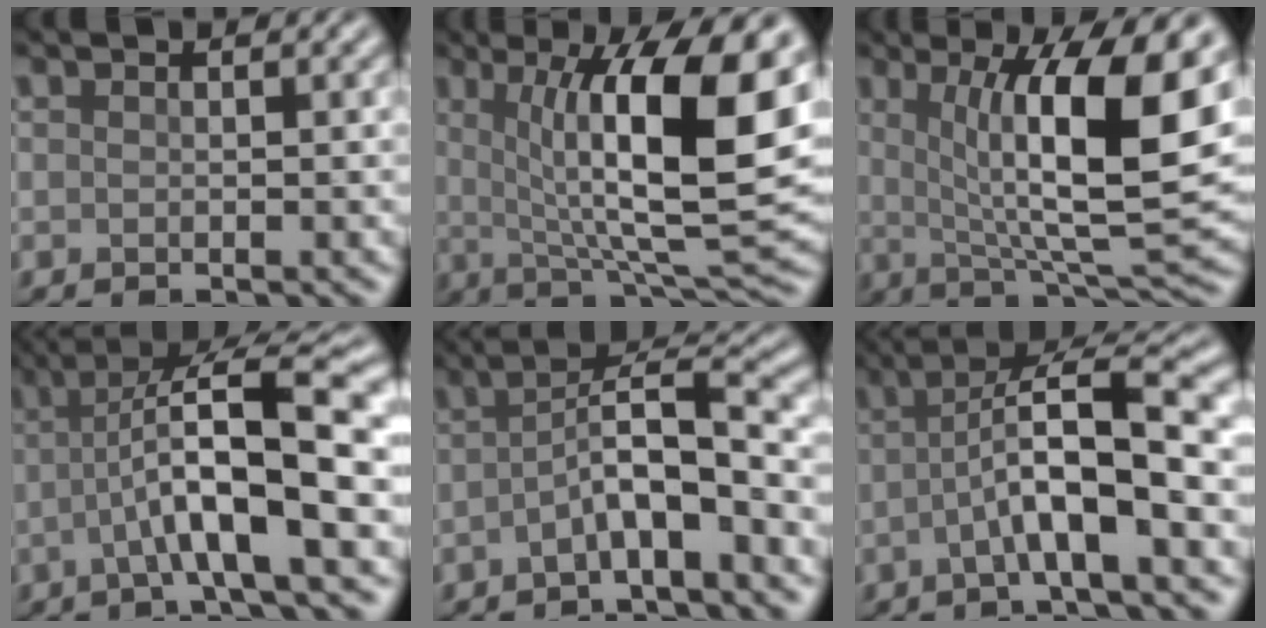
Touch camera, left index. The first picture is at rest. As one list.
[{"total": 13.6, "force": [2.5, 3.6, 12.9], "torque": [-0.185, -0.006, 0.041]}, {"total": 12.2, "force": [2.5, 3.0, 11.6], "torque": [-0.171, -0.008, 0.044]}, {"total": 9.0, "force": [-0.6, 1.9, 8.8], "torque": [-0.140, 0.014, -0.017]}, {"total": 4.7, "force": [-1.8, 1.0, 4.3], "torque": [-0.077, 0.019, -0.038]}, {"total": 6.8, "force": [-1.1, 1.3, 6.6], "torque": [-0.115, 0.016, -0.024]}]